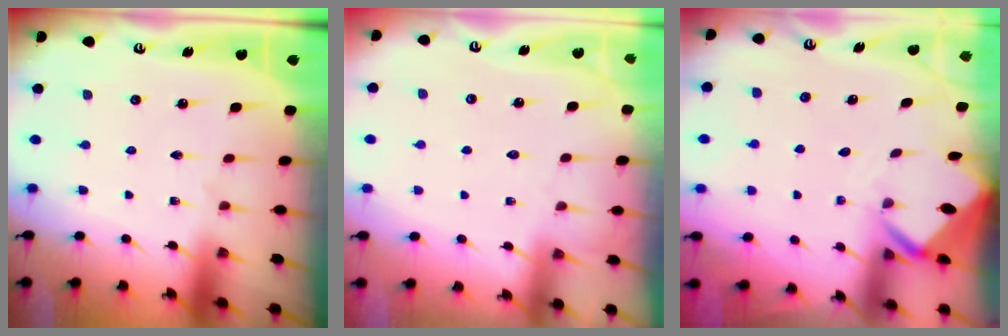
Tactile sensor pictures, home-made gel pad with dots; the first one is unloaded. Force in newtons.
{"total": 2.9, "press": 2.8, "slide": 0.4}
{"total": 3.2, "press": 3.2, "slide": 0.2}